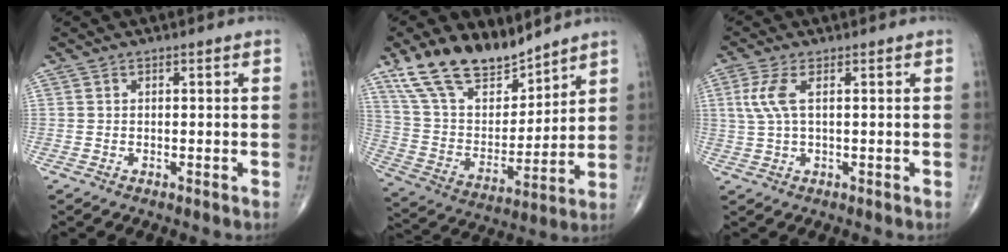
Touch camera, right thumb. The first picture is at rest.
{"total": 17.6, "force": [13.3, 7.8, 8.5], "torque": [-0.120, -0.061, 0.256]}
{"total": 4.9, "force": [1.2, 1.7, 4.4], "torque": [-0.123, 0.010, 0.028]}